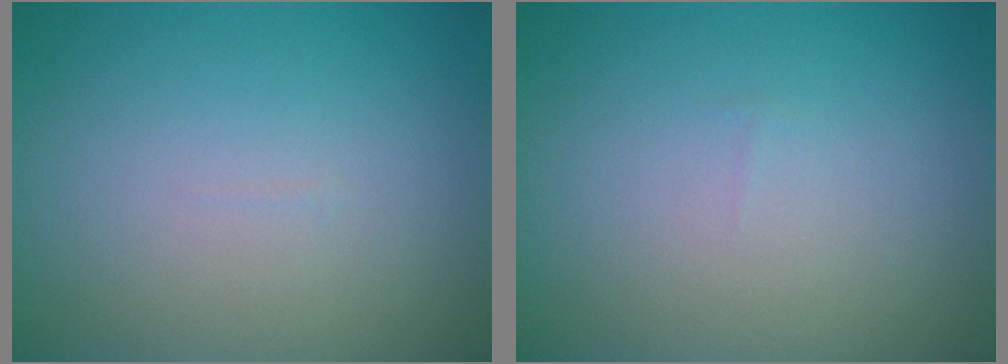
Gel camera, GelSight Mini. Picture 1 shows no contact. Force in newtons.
{"total": 0.0}